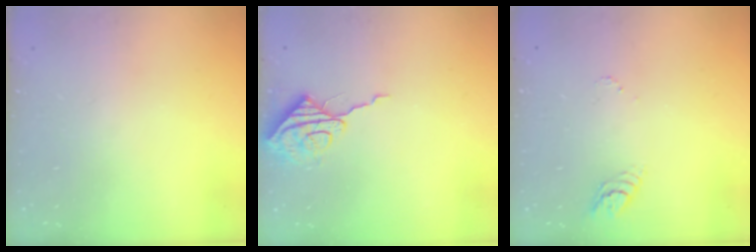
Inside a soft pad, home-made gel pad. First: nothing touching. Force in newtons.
{"total": 7.9, "press": 7.9, "slide": 0.3}
{"total": 3.6, "press": 3.6, "slide": 0.4}